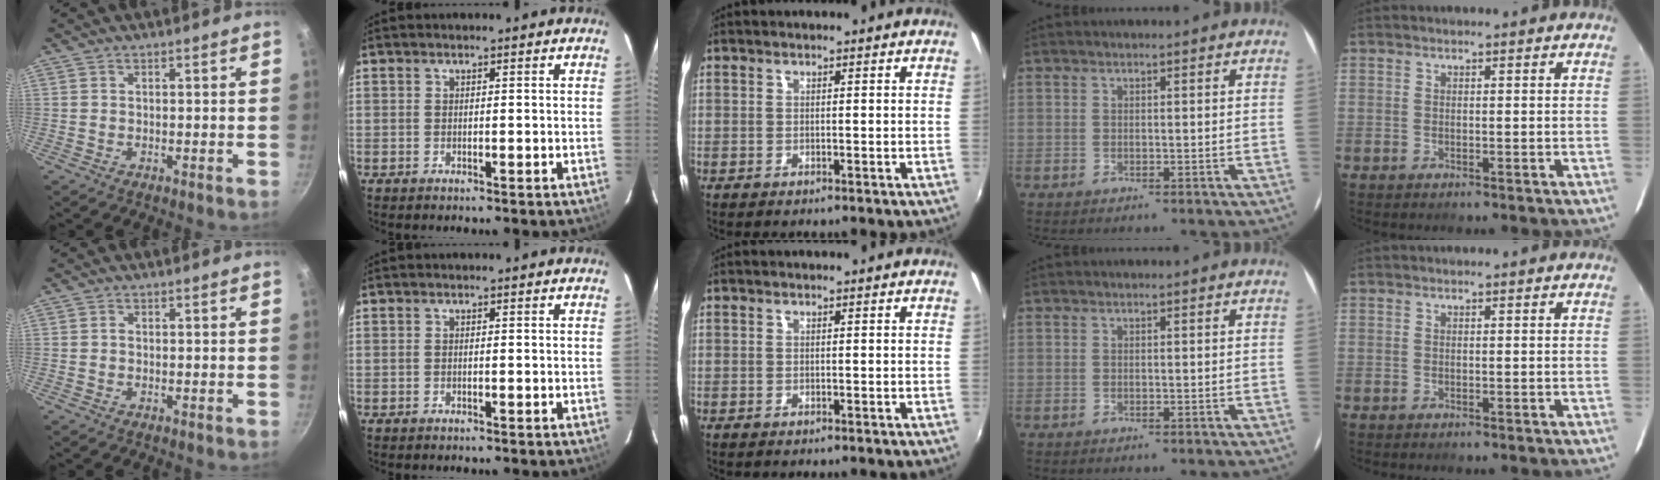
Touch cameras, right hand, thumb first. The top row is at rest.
{"thumb": {"total": 0.6, "force": [0.0, 0.5, 0.3], "torque": [-0.002, 0.004, -0.003]}}